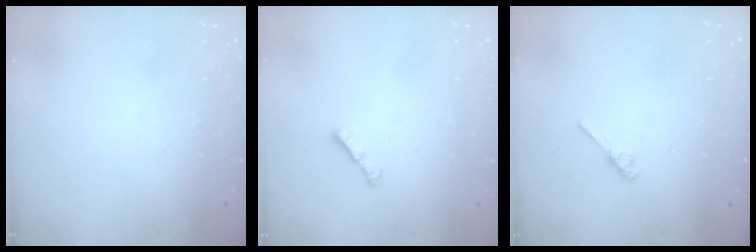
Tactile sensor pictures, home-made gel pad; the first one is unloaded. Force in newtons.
{"total": 2.6, "press": 2.5, "slide": 0.7}
{"total": 2.7, "press": 2.7, "slide": 0.4}